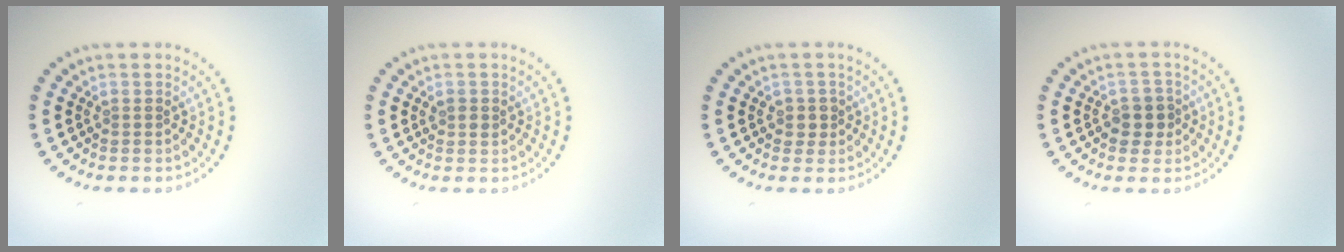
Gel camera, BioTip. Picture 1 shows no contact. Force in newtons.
{"total": 1.1, "press": 1.0, "slide": 0.2}
{"total": 1.3, "press": 1.1, "slide": 0.6}
{"total": 2.4, "press": 2.3, "slide": 0.7}